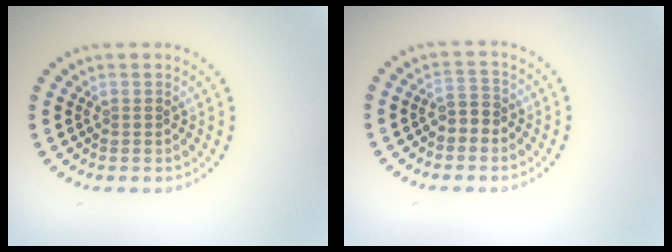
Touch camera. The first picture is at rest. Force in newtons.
{"total": 1.8, "press": 1.6, "slide": 0.8}